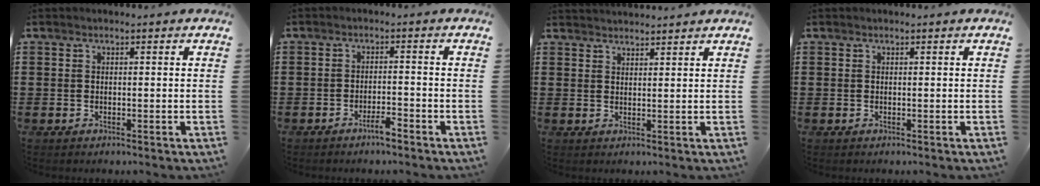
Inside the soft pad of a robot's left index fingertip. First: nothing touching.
{"total": 2.7, "force": [-2.1, 0.4, 1.7], "torque": [-0.029, 0.005, -0.038]}
{"total": 2.1, "force": [2.1, 0.0, 0.0], "torque": [-0.004, -0.003, 0.040]}
{"total": 0.0}